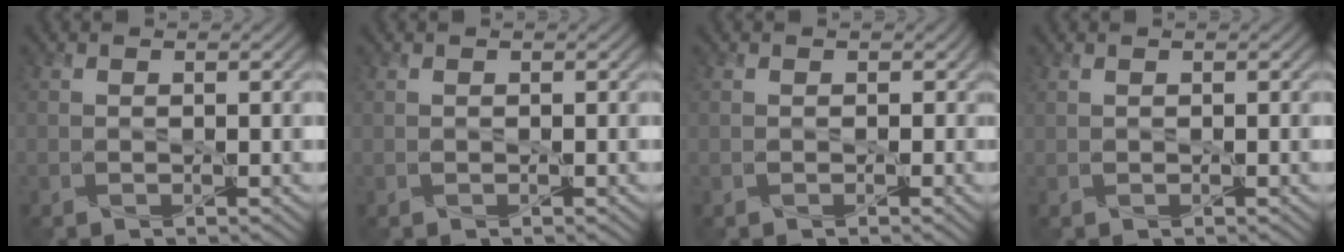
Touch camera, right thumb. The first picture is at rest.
{"total": 0.0}
{"total": 0.9, "force": [0.0, 0.9, 0.1], "torque": [-0.007, -0.002, -0.004]}
{"total": 0.5, "force": [0.5, 0.1, 0.0], "torque": [-0.002, 0.001, 0.015]}